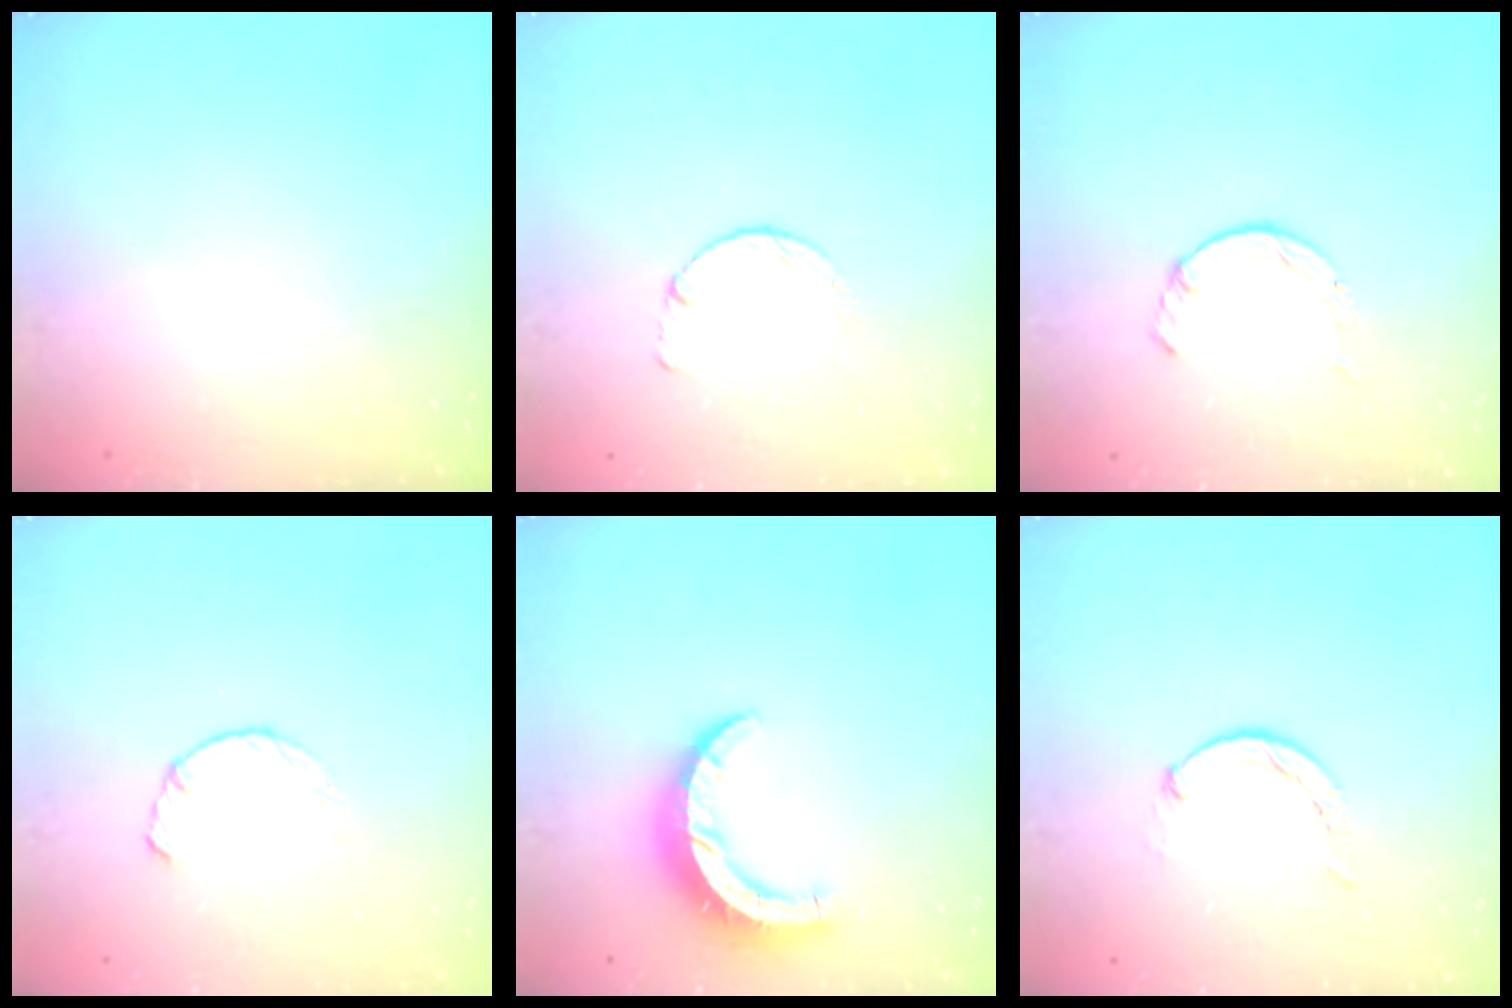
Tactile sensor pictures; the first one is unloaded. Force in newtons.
{"total": 1.4, "press": 1.4, "slide": 0.2}
{"total": 1.7, "press": 1.7, "slide": 0.2}
{"total": 2.2, "press": 2.2, "slide": 0.4}
{"total": 7.8, "press": 7.8, "slide": 0.6}
{"total": 1.7, "press": 1.6, "slide": 0.3}